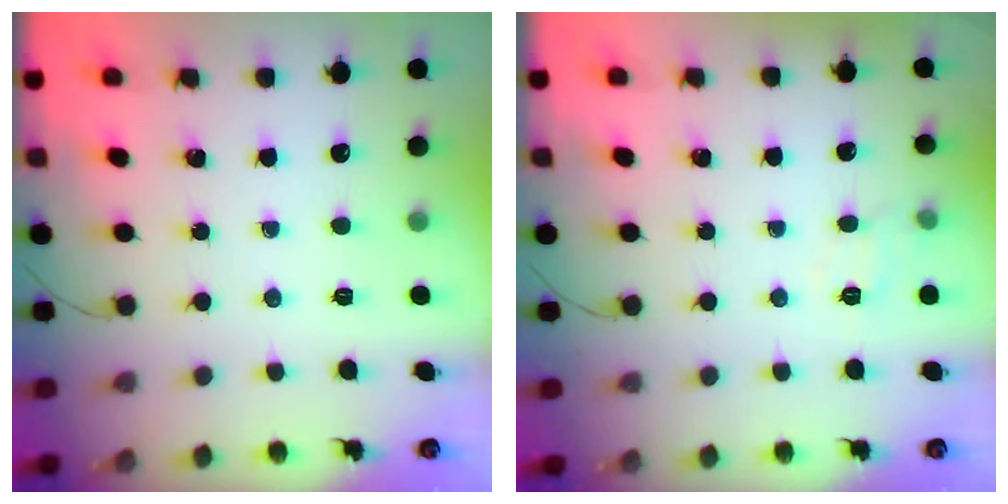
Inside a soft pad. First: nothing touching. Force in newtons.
{"total": 7.4, "press": 7.3, "slide": 1.6}